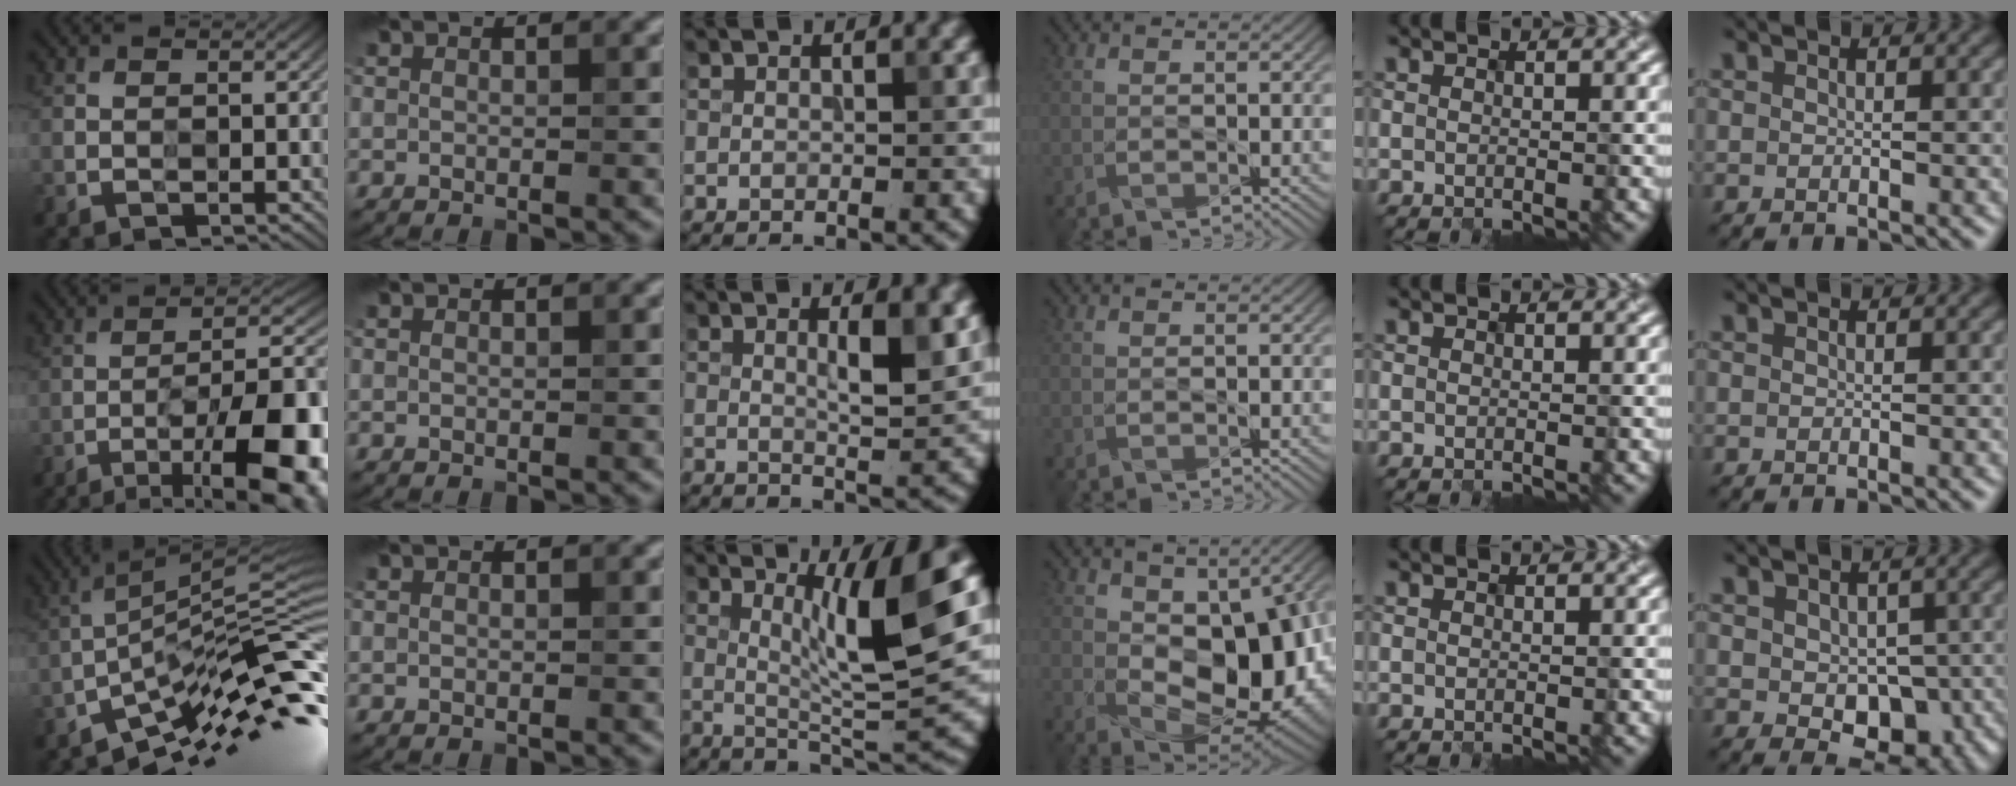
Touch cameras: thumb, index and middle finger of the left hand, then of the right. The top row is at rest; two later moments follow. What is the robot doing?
{"motion": "insert", "object": "connector and pipe"}